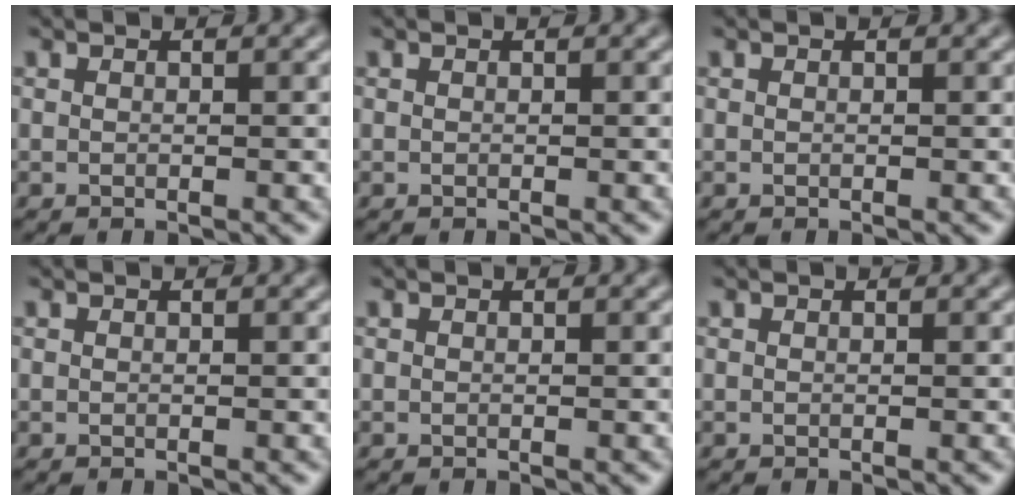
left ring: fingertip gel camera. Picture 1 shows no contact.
{"total": 0.0}
{"total": 0.0}
{"total": 0.0}
{"total": 0.0}
{"total": 0.0}